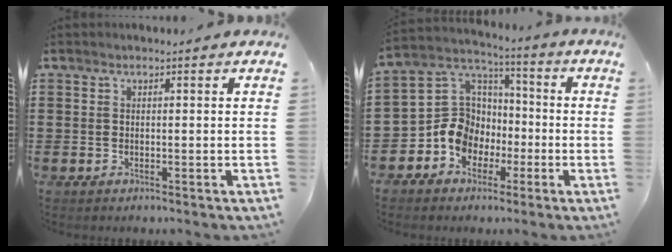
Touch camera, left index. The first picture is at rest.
{"total": 9.7, "force": [-3.0, 8.7, 3.1], "torque": [-0.109, 0.006, -0.059]}